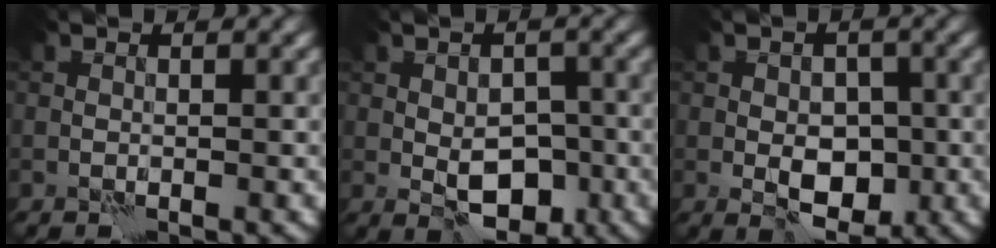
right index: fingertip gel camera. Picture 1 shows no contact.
{"total": 5.3, "force": [-1.5, 3.2, 4.0], "torque": [-0.056, -0.002, -0.023]}
{"total": 4.7, "force": [-1.2, 3.0, 3.4], "torque": [-0.043, -0.001, -0.022]}